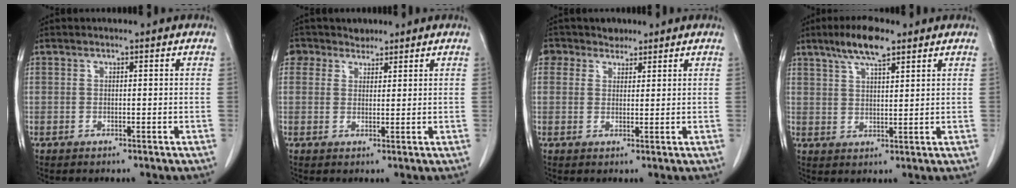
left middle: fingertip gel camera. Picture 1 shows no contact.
{"total": 3.7, "force": [2.8, 2.5, -0.3], "torque": [0.009, 0.016, 0.047]}
{"total": 3.8, "force": [2.6, 2.7, -0.1], "torque": [0.003, 0.017, 0.043]}
{"total": 7.2, "force": [5.0, 1.5, 4.9], "torque": [-0.098, 0.008, 0.091]}